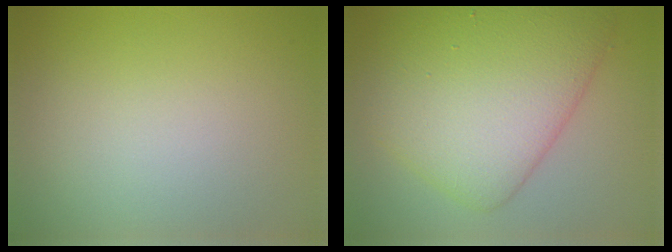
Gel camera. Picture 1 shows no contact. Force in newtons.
{"total": 8.9, "press": 8.9, "slide": 0.2}